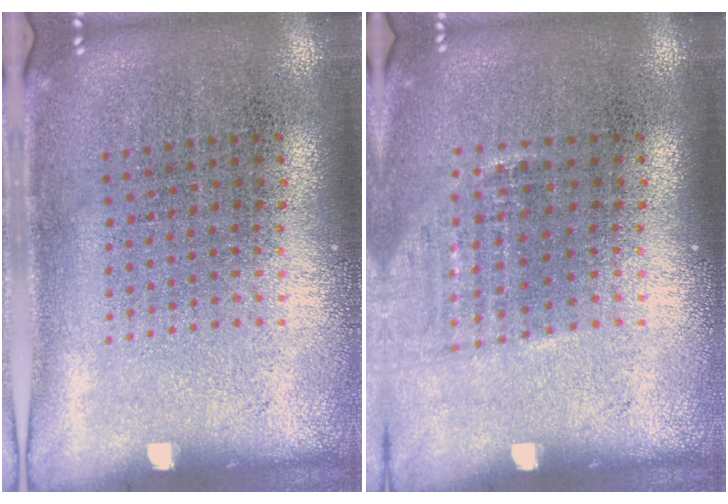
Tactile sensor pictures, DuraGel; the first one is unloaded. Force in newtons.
{"total": 0.9, "press": 0.8, "slide": 0.4}